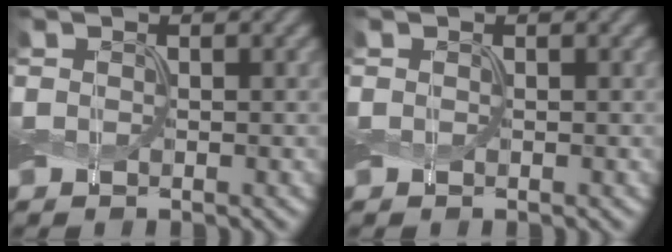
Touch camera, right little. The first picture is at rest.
{"total": 0.0}